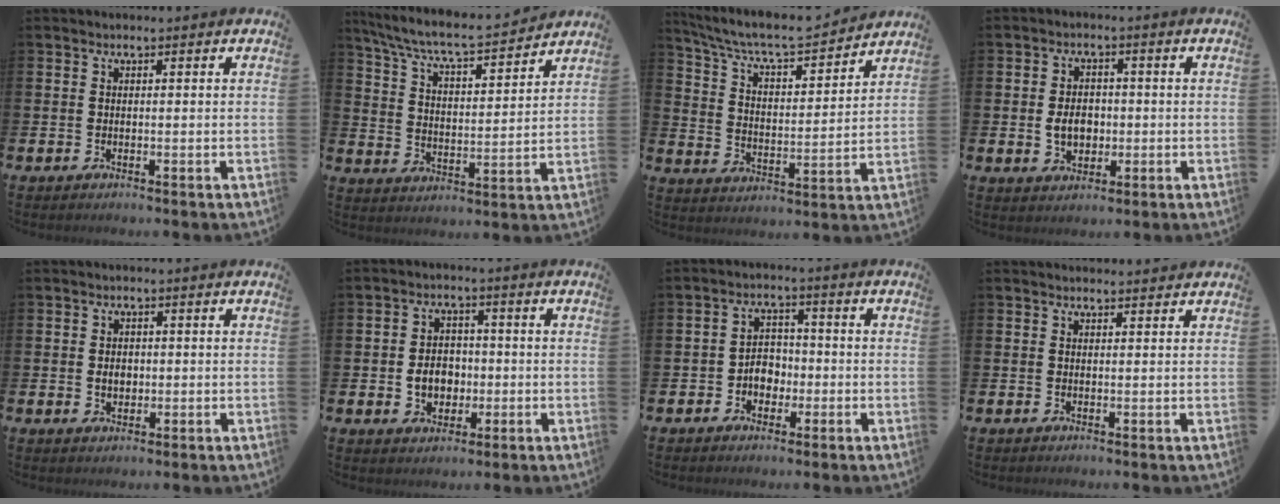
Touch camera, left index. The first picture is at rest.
{"total": 7.4, "force": [7.0, 0.7, 2.5], "torque": [-0.080, -0.054, 0.117]}
{"total": 7.8, "force": [7.1, 1.6, 2.6], "torque": [-0.087, -0.052, 0.121]}
{"total": 4.1, "force": [-0.4, 3.0, 2.7], "torque": [-0.035, 0.002, -0.014]}
{"total": 2.1, "force": [0.0, 1.6, 1.3], "torque": [-0.006, 0.000, -0.006]}
{"total": 4.7, "force": [-0.8, 3.7, 2.7], "torque": [-0.036, 0.001, -0.023]}
{"total": 3.7, "force": [-1.4, 2.9, 1.9], "torque": [-0.028, 0.005, -0.034]}
{"total": 1.2, "force": [1.2, 0.1, 0.1], "torque": [0.010, -0.007, 0.019]}